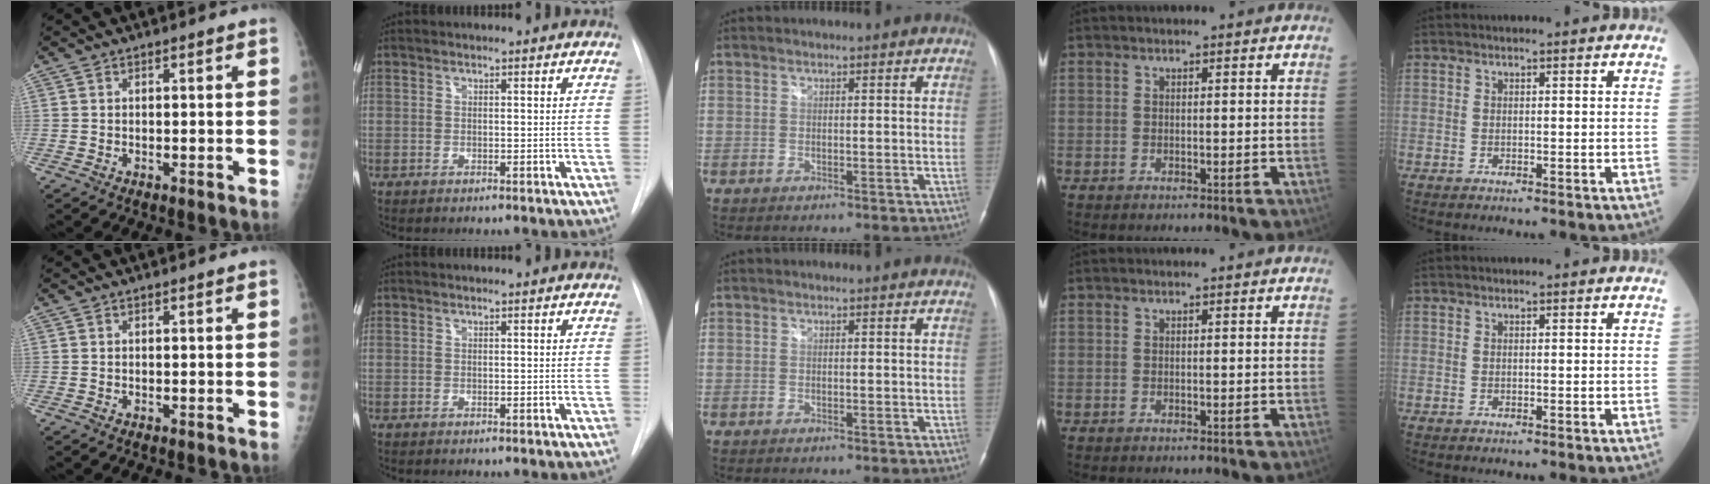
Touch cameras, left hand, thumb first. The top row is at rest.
{}